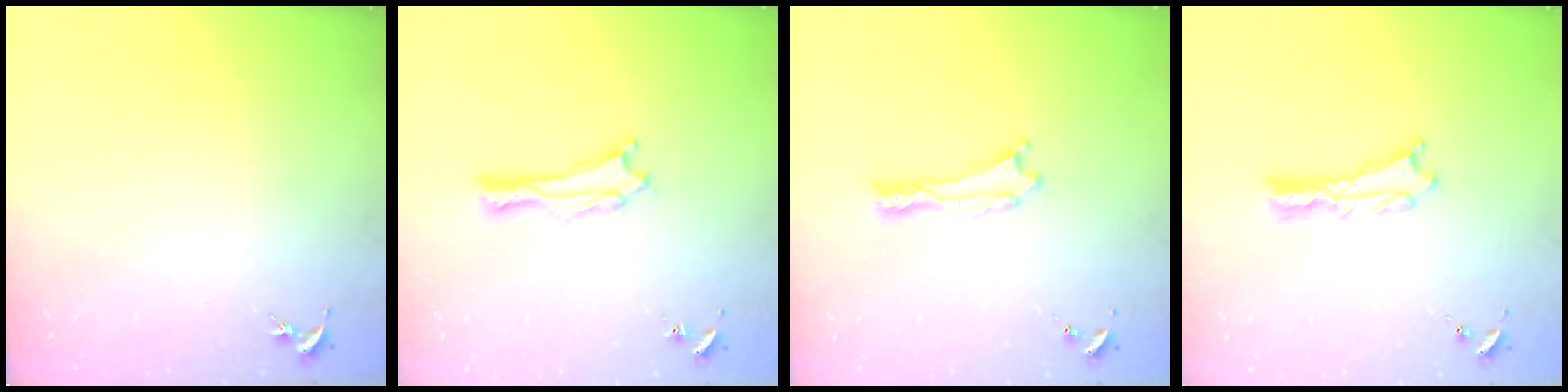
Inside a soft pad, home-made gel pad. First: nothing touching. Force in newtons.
{"total": 0.0}
{"total": 0.0}
{"total": 0.7, "press": 0.6, "slide": 0.2}